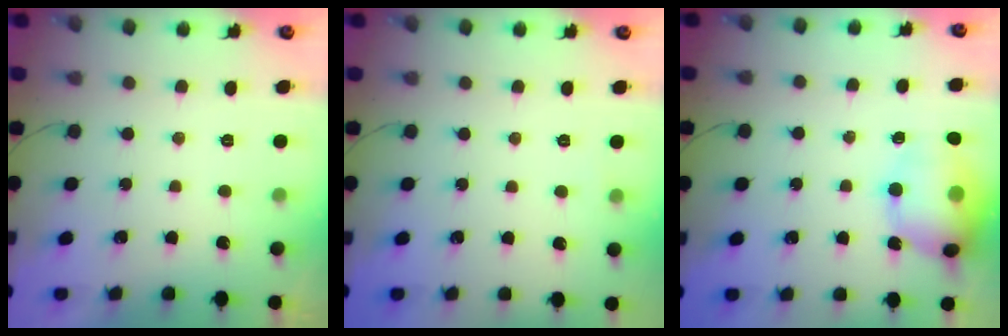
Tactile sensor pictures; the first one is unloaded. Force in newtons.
{"total": 4.4, "press": 2.2, "slide": 3.8}
{"total": 15.0, "press": 14.7, "slide": 2.8}